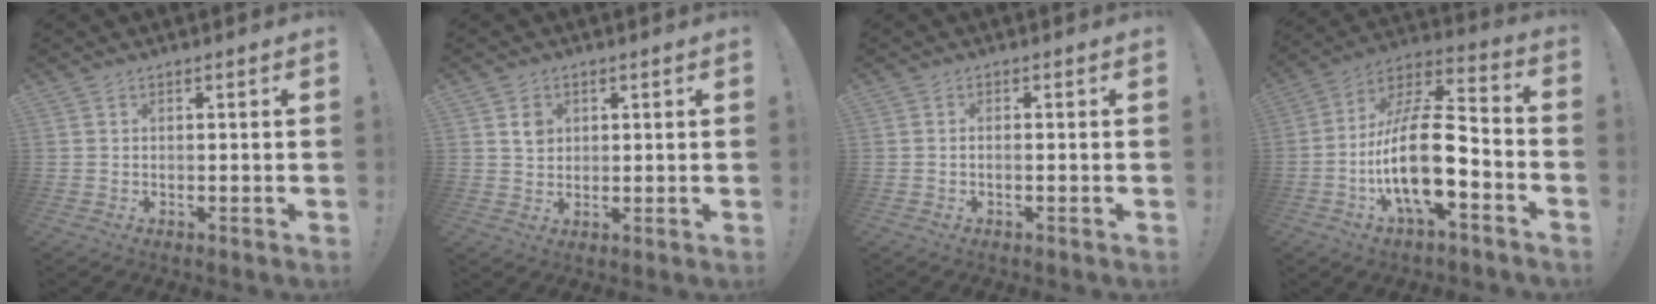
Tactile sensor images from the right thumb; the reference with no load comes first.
{"total": 3.6, "force": [1.5, 2.9, 1.4], "torque": [-0.002, -0.009, 0.022]}
{"total": 1.1, "force": [-0.4, -0.1, 1.0], "torque": [-0.018, 0.001, -0.006]}
{"total": 21.1, "force": [-4.9, 8.4, 18.8], "torque": [-0.359, 0.022, -0.083]}